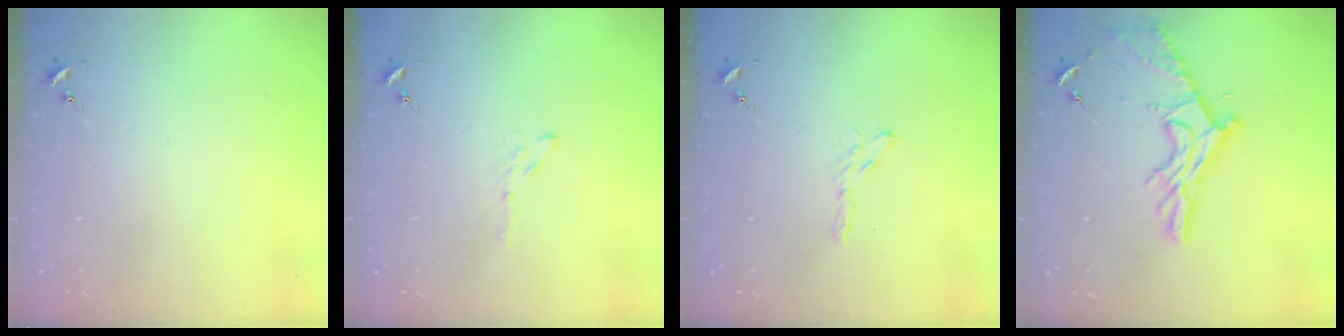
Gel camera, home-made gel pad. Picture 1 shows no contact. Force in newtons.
{"total": 3.5, "press": 3.5, "slide": 0.4}
{"total": 2.9, "press": 2.9, "slide": 0.3}
{"total": 13.9, "press": 13.9, "slide": 0.7}